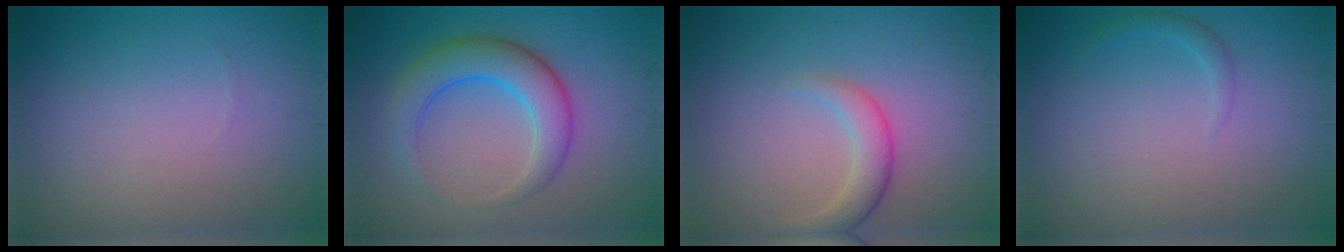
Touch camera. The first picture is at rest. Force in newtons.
{"total": 5.4, "press": 5.4, "slide": 0.1}
{"total": 2.7, "press": 2.7, "slide": 0.2}
{"total": 1.0, "press": 1.0, "slide": 0.1}